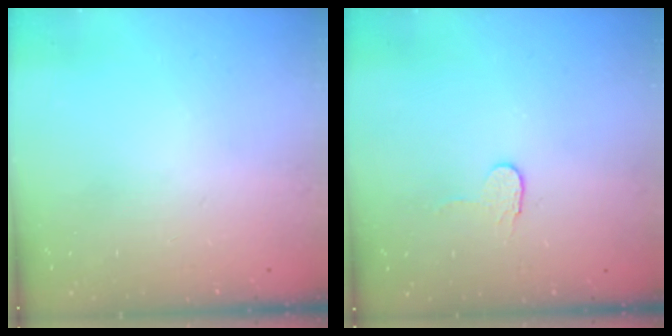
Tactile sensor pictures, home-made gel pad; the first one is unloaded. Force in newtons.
{"total": 3.5, "press": 3.5, "slide": 0.2}